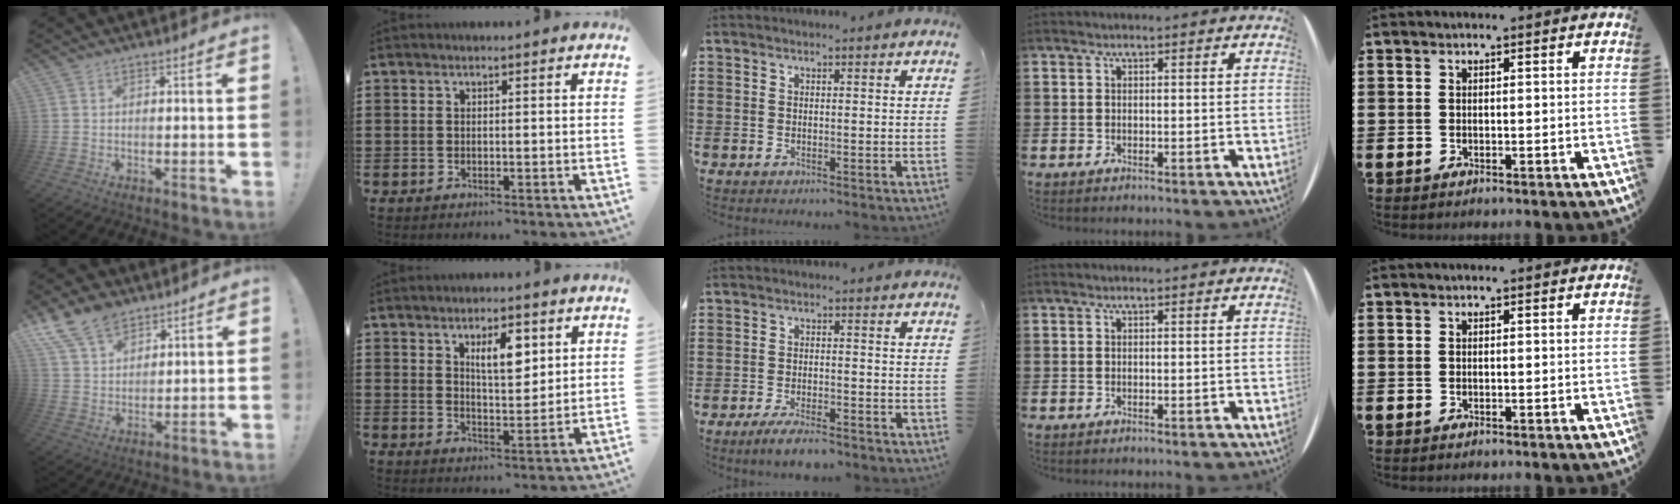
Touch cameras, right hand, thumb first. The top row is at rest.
{"thumb": {"total": 12.0, "force": [8.8, 6.9, 4.2], "torque": [-0.084, -0.049, 0.174]}, "index": {"total": 6.1, "force": [2.9, 2.4, 4.8], "torque": [-0.078, -0.001, 0.043]}, "middle": {"total": 3.4, "force": [-2.9, 0.3, 1.7], "torque": [-0.036, -0.003, -0.057]}}